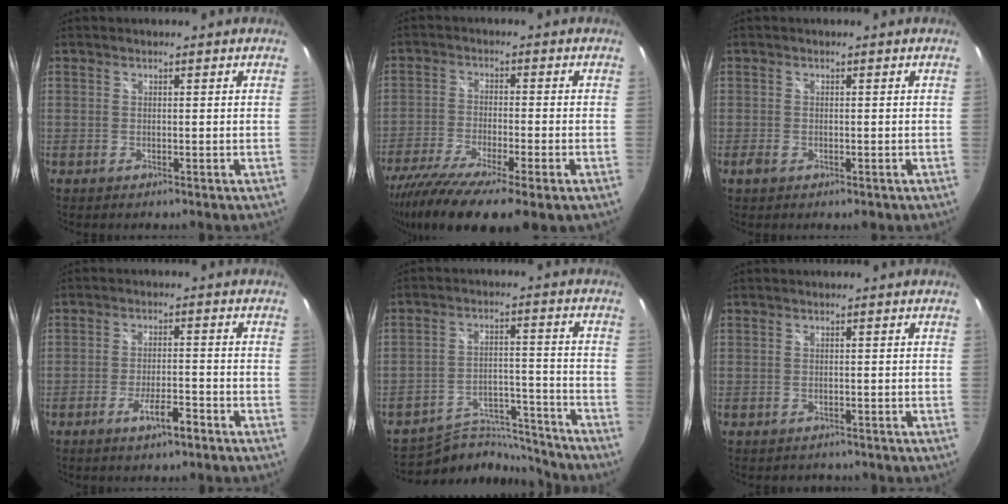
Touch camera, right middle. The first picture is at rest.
{"total": 14.2, "force": [-9.8, 2.3, 10.0], "torque": [-0.202, -0.055, -0.172]}
{"total": 2.1, "force": [-1.2, 1.2, 1.2], "torque": [-0.023, -0.006, -0.019]}
{"total": 4.9, "force": [-3.2, 1.1, 3.6], "torque": [-0.072, -0.005, -0.052]}
{"total": 12.4, "force": [-11.9, 2.8, 2.2], "torque": [-0.042, 0.019, -0.182]}
{"total": 1.8, "force": [-1.3, 1.2, 0.4], "torque": [-0.012, -0.006, -0.015]}